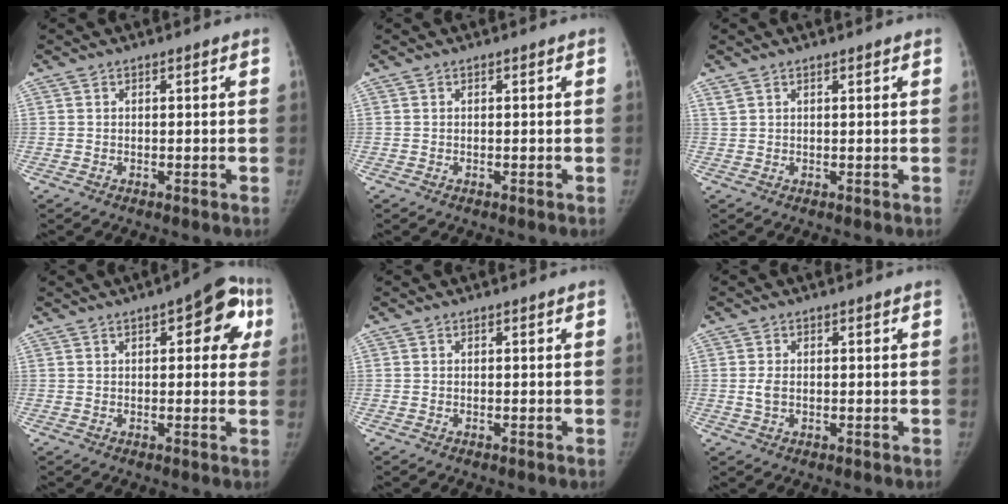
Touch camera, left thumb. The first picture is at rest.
{"total": 0.0}
{"total": 1.9, "force": [1.5, 0.6, 0.9], "torque": [-0.011, 0.003, 0.029]}
{"total": 10.4, "force": [3.7, 4.5, 8.6], "torque": [-0.055, 0.008, 0.033]}
{"total": 0.0}
{"total": 2.3, "force": [0.1, 1.6, 1.7], "torque": [-0.033, 0.000, 0.003]}